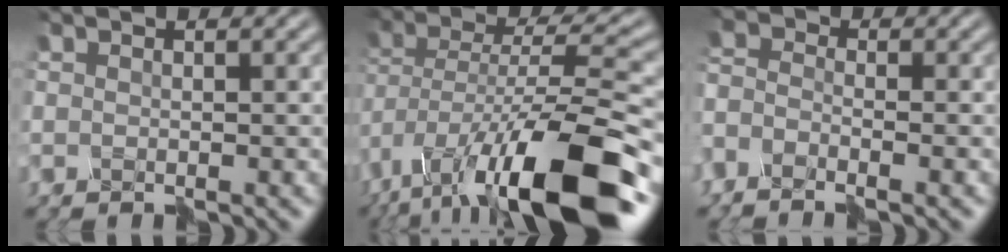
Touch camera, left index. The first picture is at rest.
{"total": 14.6, "force": [-9.0, 4.1, 10.8], "torque": [-0.206, -0.003, -0.151]}
{"total": 4.0, "force": [-3.8, 0.9, 0.7], "torque": [-0.025, -0.013, -0.065]}